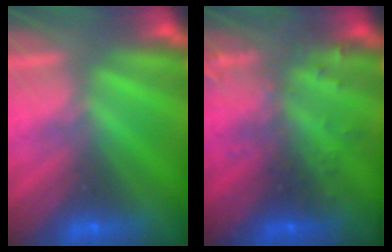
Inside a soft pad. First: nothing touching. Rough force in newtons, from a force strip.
{"total": 3.0}